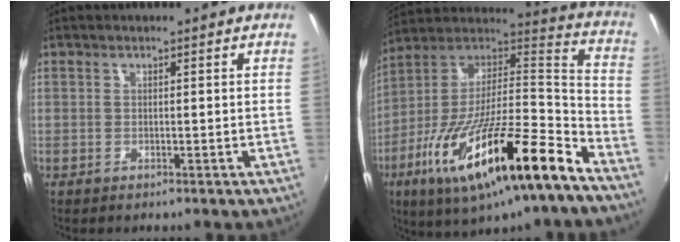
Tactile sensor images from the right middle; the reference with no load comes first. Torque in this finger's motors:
{"motor_torque": [1.90, -0.24, 1.05, 0.21]}